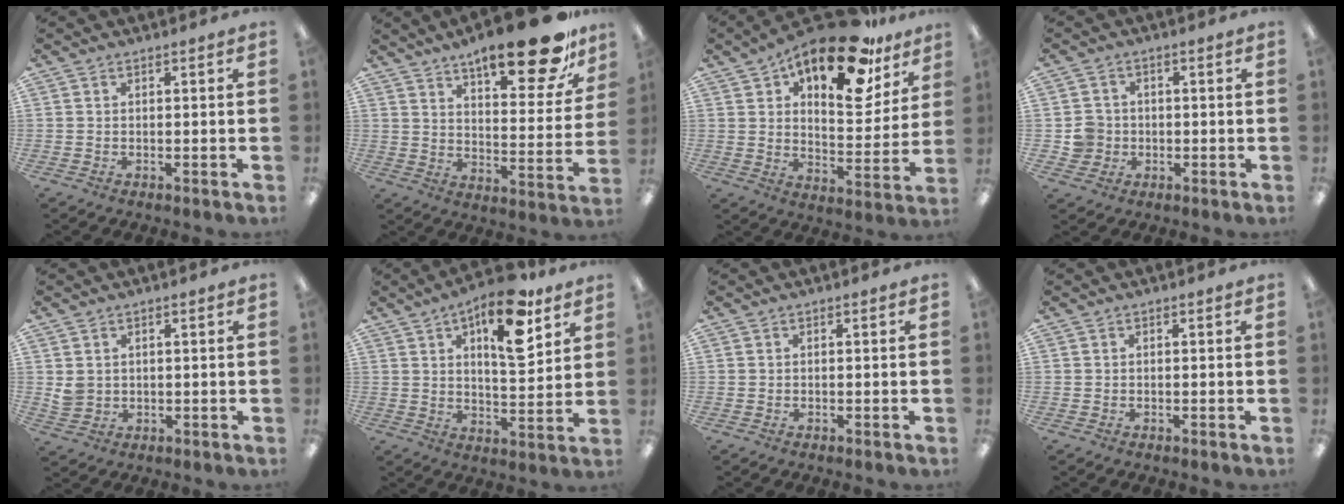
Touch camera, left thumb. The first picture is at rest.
{"total": 20.2, "force": [14.3, 6.3, 12.8], "torque": [-0.175, -0.091, 0.229]}
{"total": 21.8, "force": [14.9, 8.7, 13.4], "torque": [-0.187, -0.093, 0.247]}
{"total": 5.2, "force": [-0.7, 5.1, 0.9], "torque": [-0.015, 0.014, -0.009]}
{"total": 3.2, "force": [1.1, 2.9, 0.8], "torque": [-0.013, 0.001, 0.021]}
{"total": 16.4, "force": [9.1, 6.6, 11.9], "torque": [-0.163, -0.040, 0.145]}
{"total": 0.0}
{"total": 0.0}